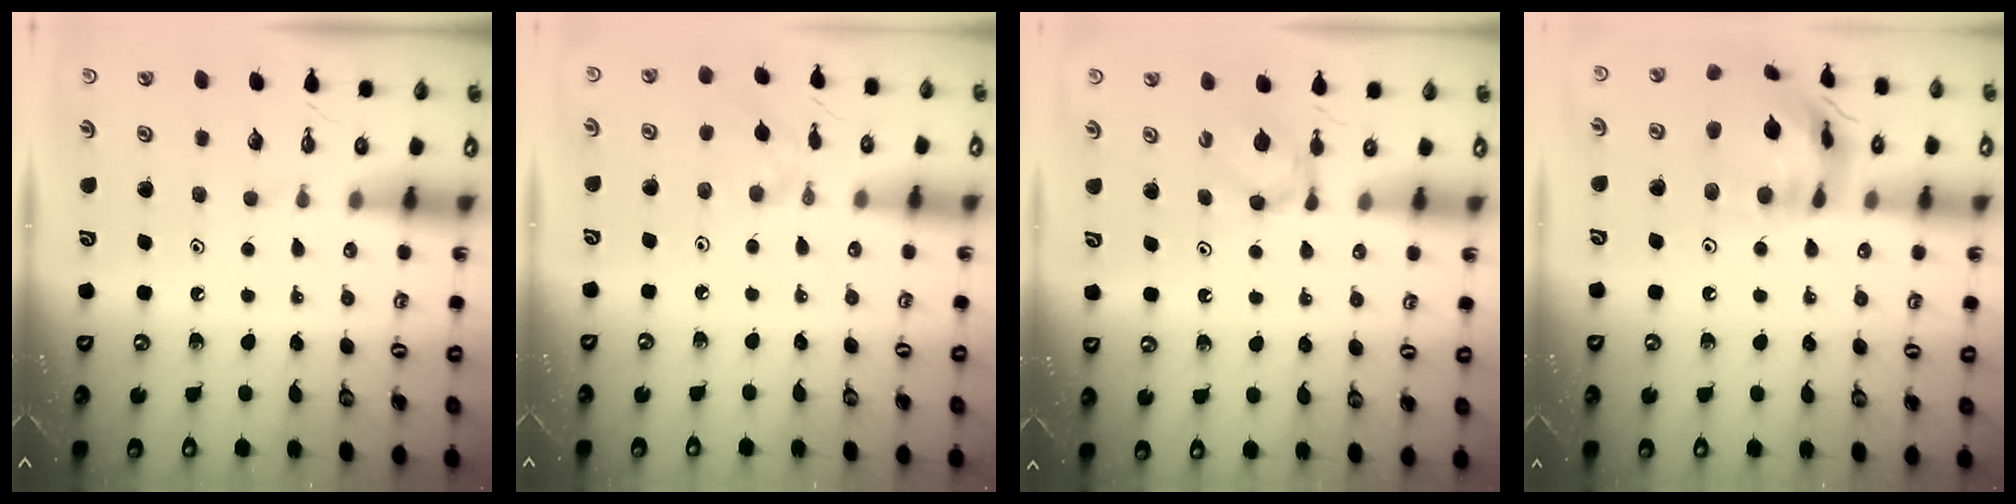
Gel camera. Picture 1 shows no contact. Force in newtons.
{"total": 1.3, "press": 1.3, "slide": 0.4}
{"total": 3.7, "press": 3.6, "slide": 0.6}
{"total": 17.3, "press": 17.2, "slide": 1.8}